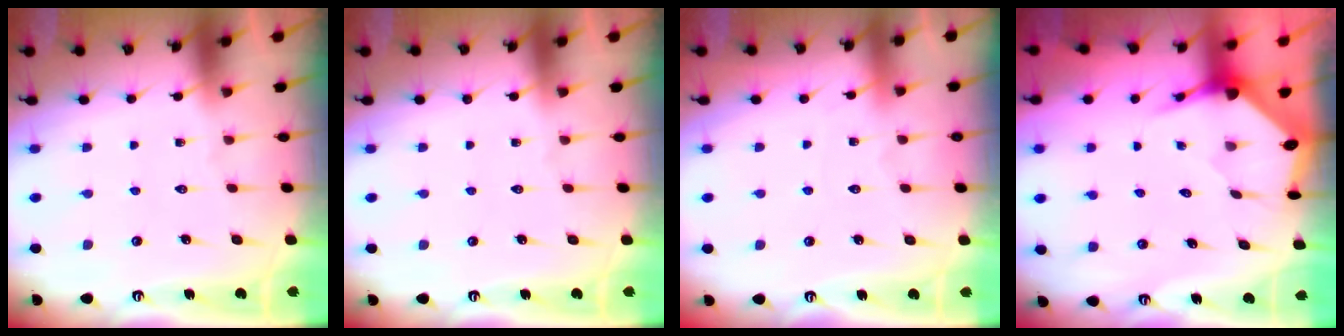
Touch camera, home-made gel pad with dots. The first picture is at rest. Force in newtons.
{"total": 0.0}
{"total": 2.9, "press": 2.9, "slide": 0.4}
{"total": 3.5, "press": 3.5, "slide": 0.5}